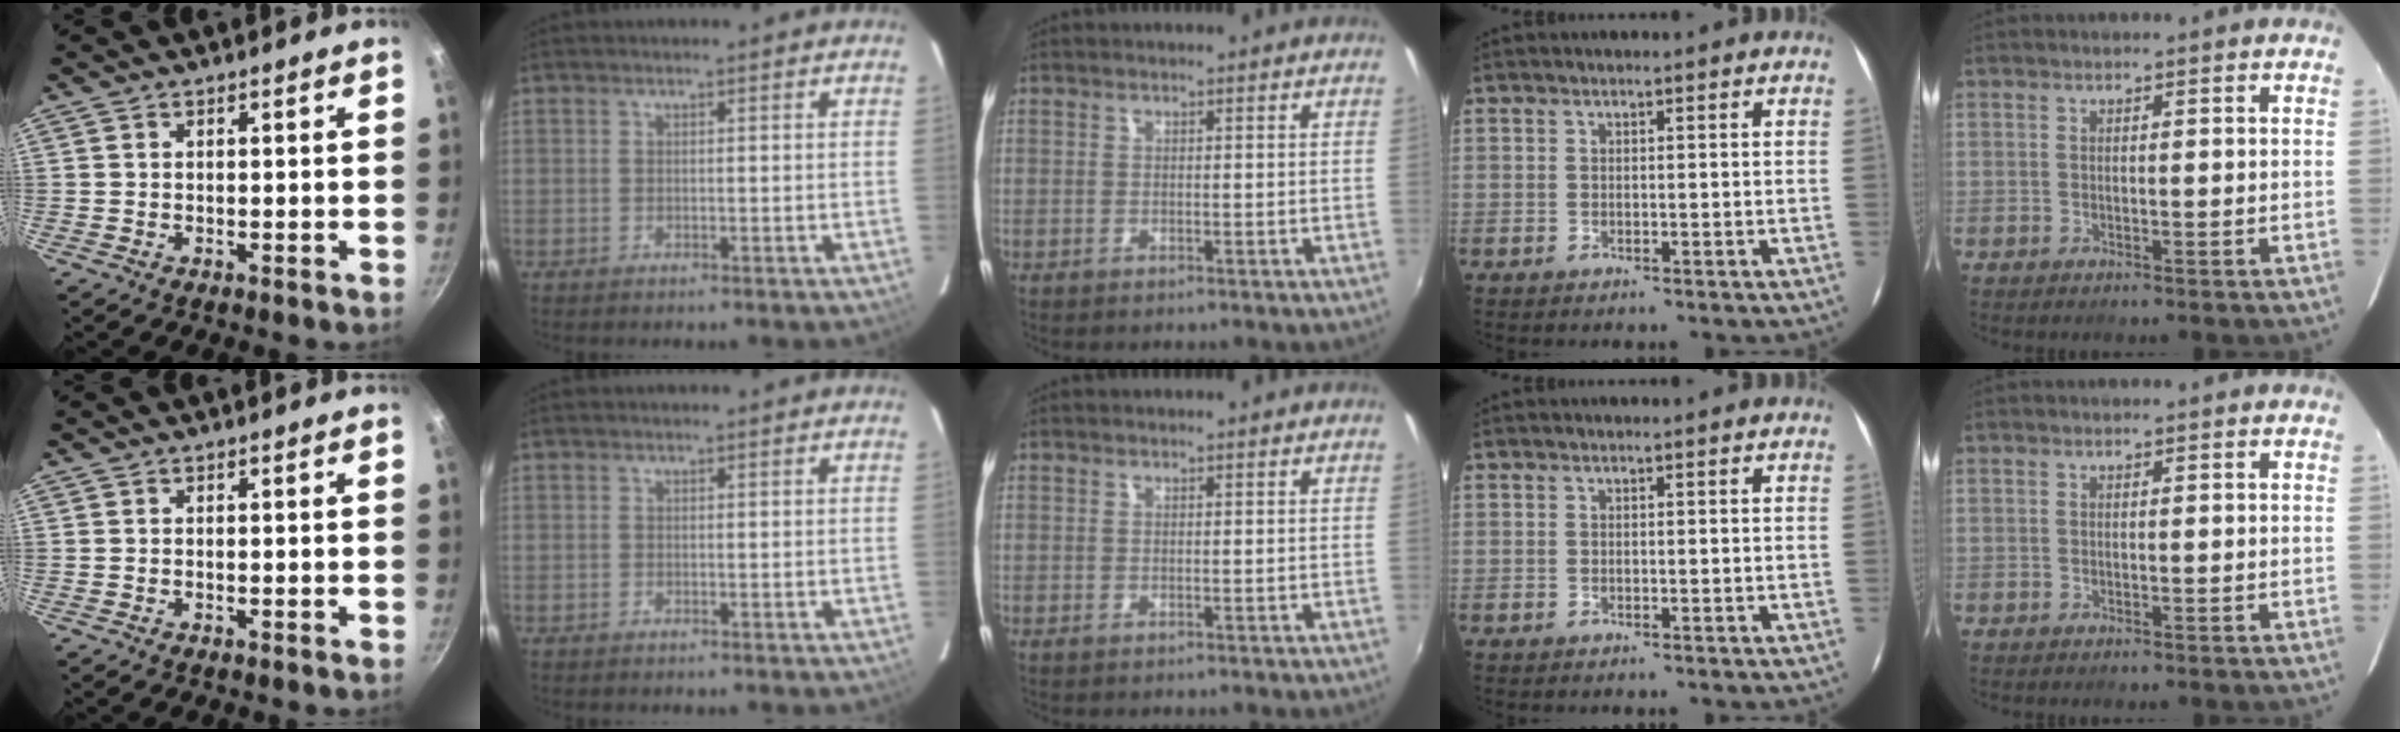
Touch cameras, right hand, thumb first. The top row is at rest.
{}